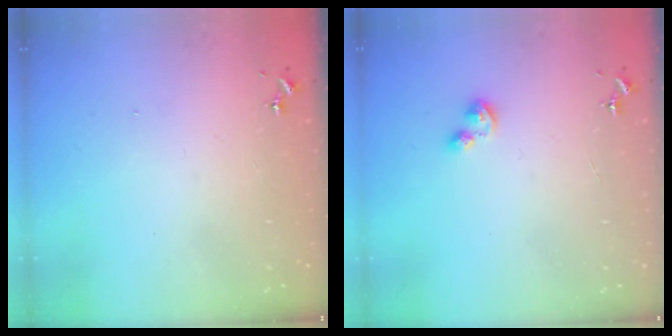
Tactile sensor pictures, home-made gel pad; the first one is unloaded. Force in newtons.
{"total": 2.7, "press": 2.7, "slide": 0.3}